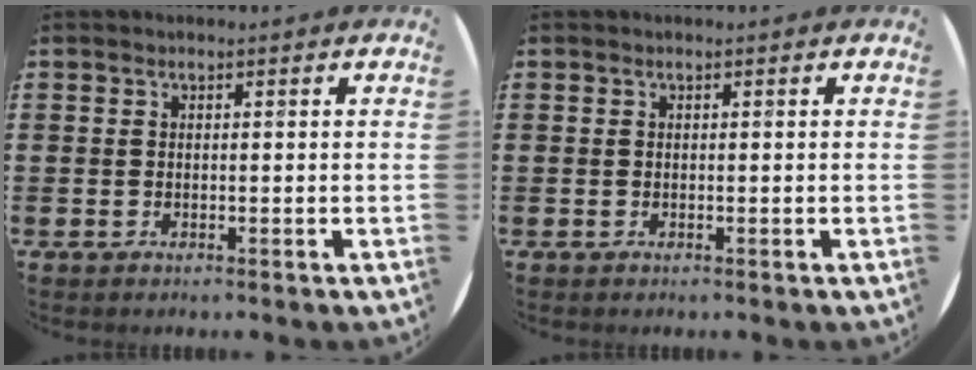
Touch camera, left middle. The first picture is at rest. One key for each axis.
{"total": 0.0}